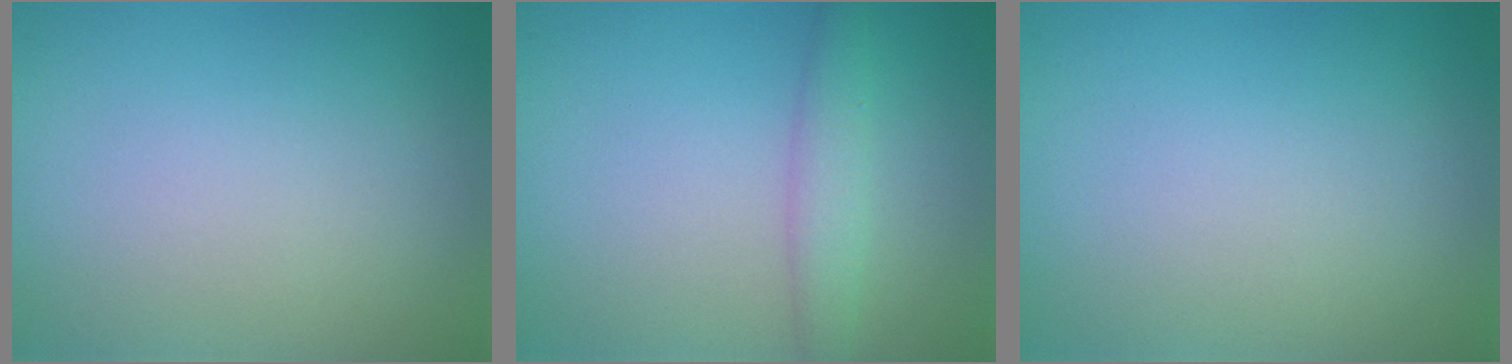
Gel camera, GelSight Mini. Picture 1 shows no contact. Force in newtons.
{"total": 2.2, "press": 2.2, "slide": 0.1}
{"total": 0.0}